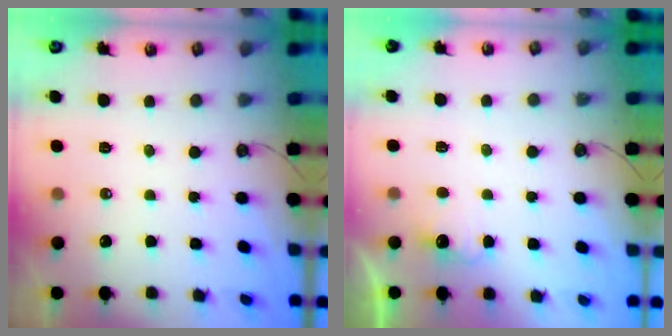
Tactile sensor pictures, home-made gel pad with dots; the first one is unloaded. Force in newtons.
{"total": 2.6, "press": 2.6, "slide": 0.7}